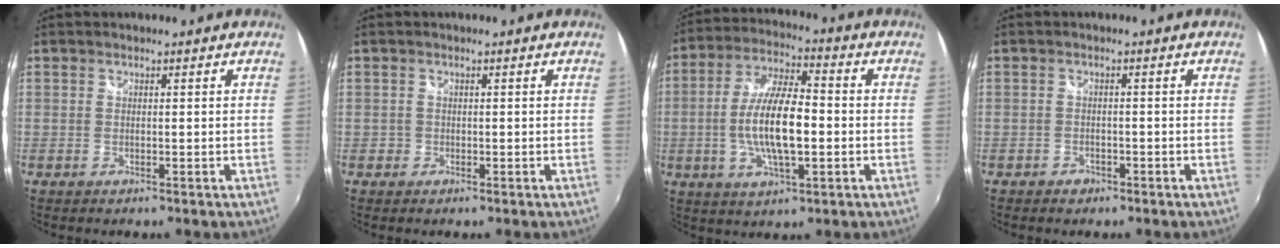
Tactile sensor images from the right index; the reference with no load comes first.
{"total": 1.3, "force": [-0.5, 1.2, 0.0], "torque": [-0.001, 0.005, -0.005]}
{"total": 13.0, "force": [-1.9, 4.2, 12.1], "torque": [-0.242, 0.000, -0.033]}
{"total": 2.1, "force": [-1.4, 1.5, 0.5], "torque": [-0.013, 0.001, -0.020]}